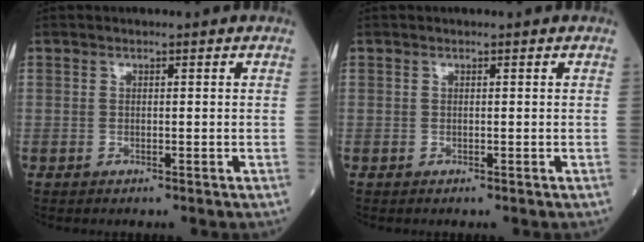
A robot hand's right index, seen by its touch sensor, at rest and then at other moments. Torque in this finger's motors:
{"motor_torque": [0.01, 0.01, 0.00, 0.00]}